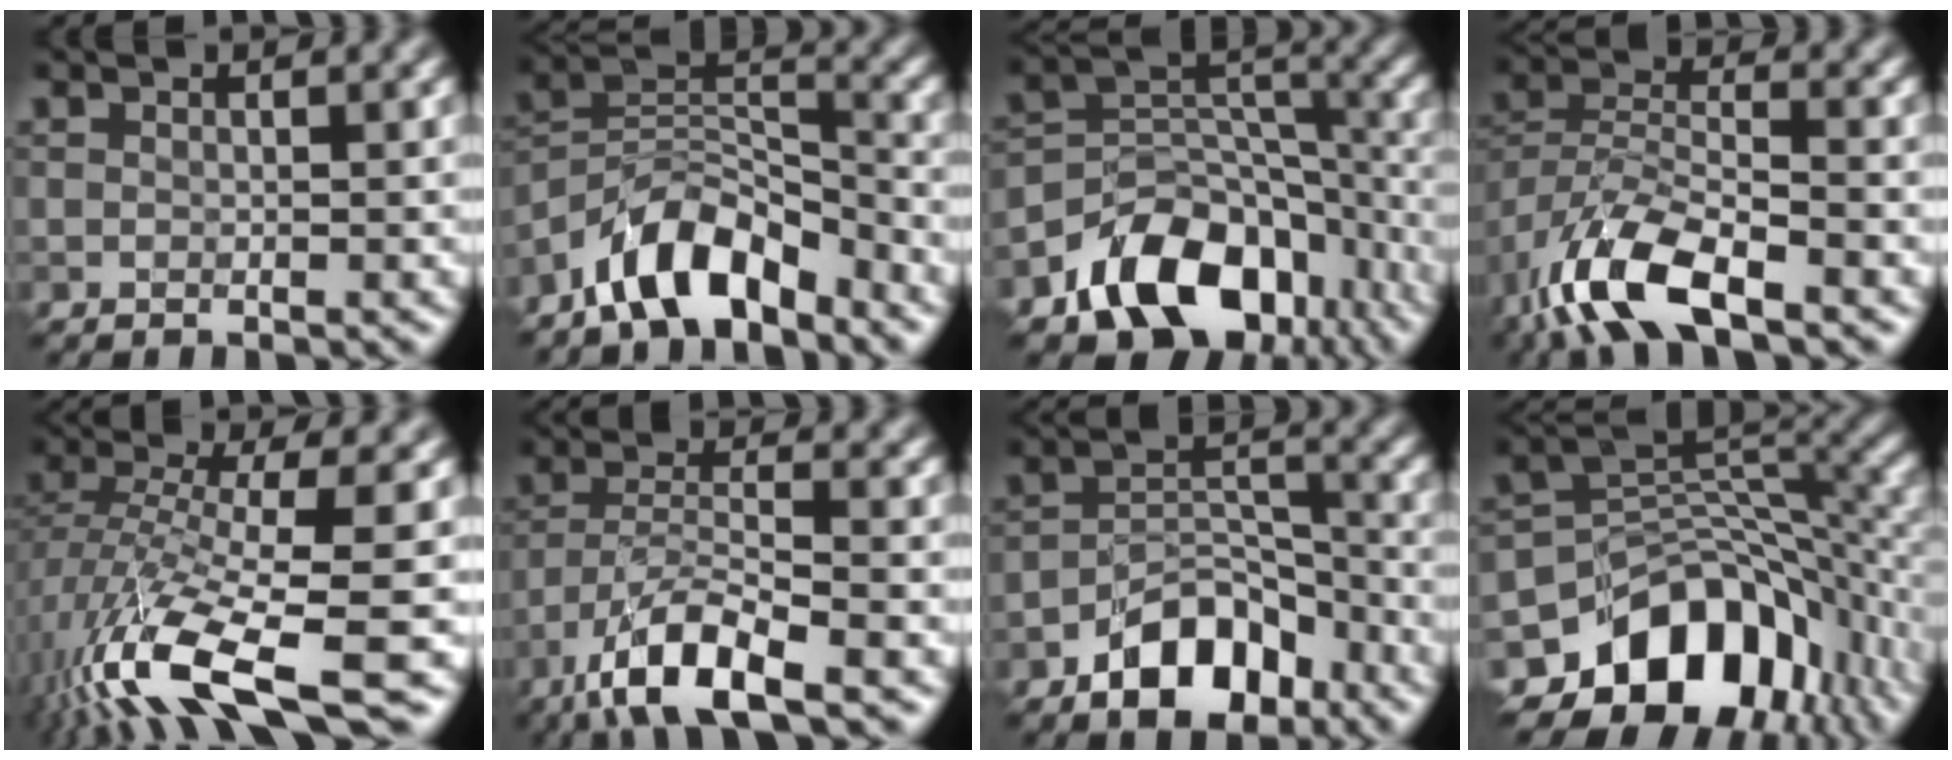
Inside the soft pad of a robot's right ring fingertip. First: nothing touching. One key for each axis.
{"total": 7.3, "fx": -5.6, "fy": 2.8, "fz": 3.9, "tx": -0.055, "ty": 0.011, "tz": -0.110}
{"total": 10.5, "fx": -6.4, "fy": 6.7, "fz": 5.0, "tx": -0.062, "ty": -0.006, "tz": -0.112}
{"total": 9.0, "fx": -5.6, "fy": 3.5, "fz": 6.1, "tx": -0.115, "ty": 0.000, "tz": -0.115}
{"total": 12.4, "fx": -5.4, "fy": 3.3, "fz": 10.7, "tx": -0.218, "ty": -0.011, "tz": -0.089}
{"total": 7.5, "fx": -4.9, "fy": 1.9, "fz": 5.4, "tx": -0.097, "ty": -0.001, "tz": -0.097}
{"total": 6.5, "fx": -4.2, "fy": 3.5, "fz": 3.5, "tx": -0.046, "ty": 0.008, "tz": -0.080}
{"total": 13.0, "fx": -6.7, "fy": 8.8, "fz": 6.9, "tx": -0.109, "ty": -0.006, "tz": -0.111}